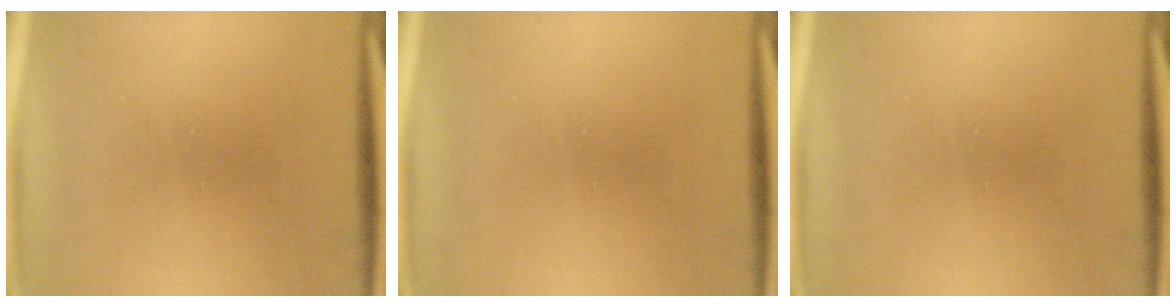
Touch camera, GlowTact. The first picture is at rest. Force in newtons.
{"total": 0.0}
{"total": 0.0}